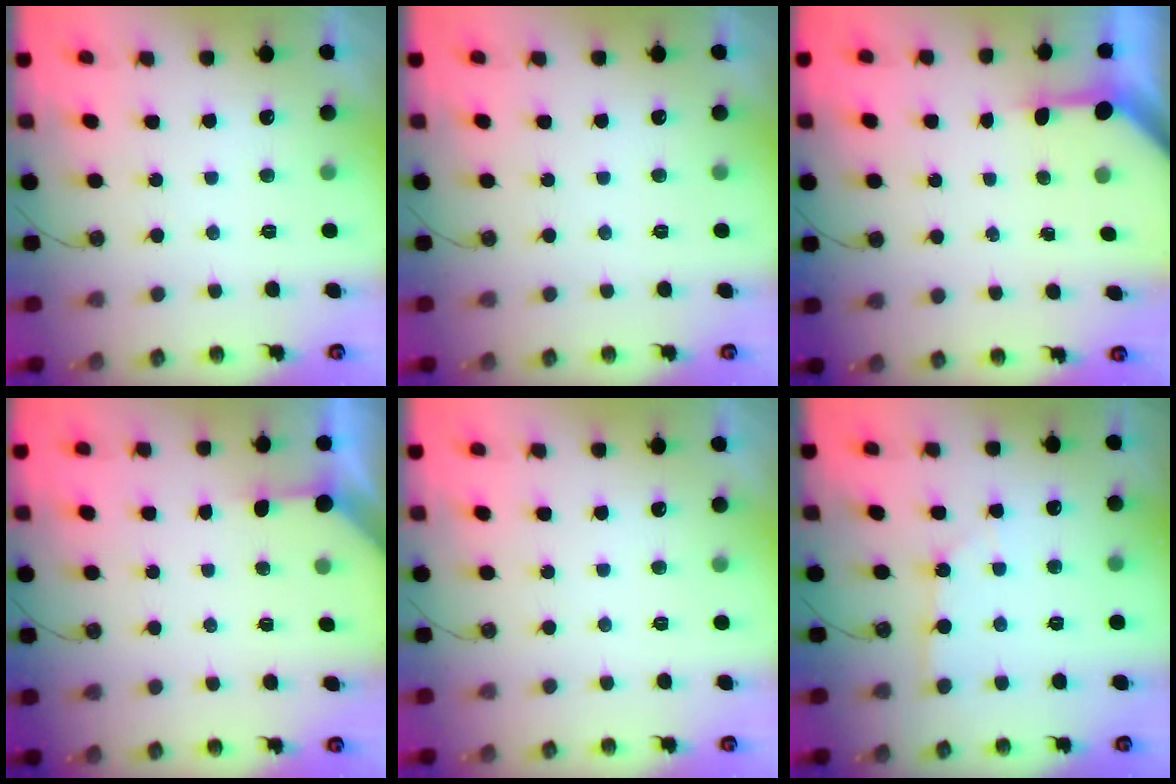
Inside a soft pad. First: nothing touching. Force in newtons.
{"total": 0.0}
{"total": 3.2, "press": 3.2, "slide": 0.2}
{"total": 2.2, "press": 2.2, "slide": 0.3}
{"total": 0.0}
{"total": 1.9, "press": 1.9, "slide": 0.1}